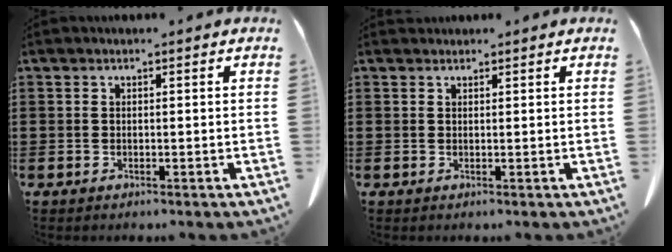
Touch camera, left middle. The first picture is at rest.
{"total": 0.7, "force": [0.7, 0.2, 0.0], "torque": [-0.001, 0.000, 0.014]}